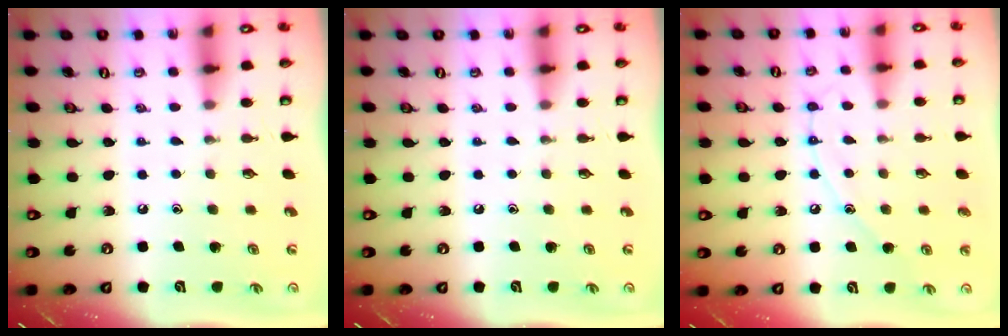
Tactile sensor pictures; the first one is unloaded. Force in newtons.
{"total": 0.0}
{"total": 8.8, "press": 8.8, "slide": 0.7}